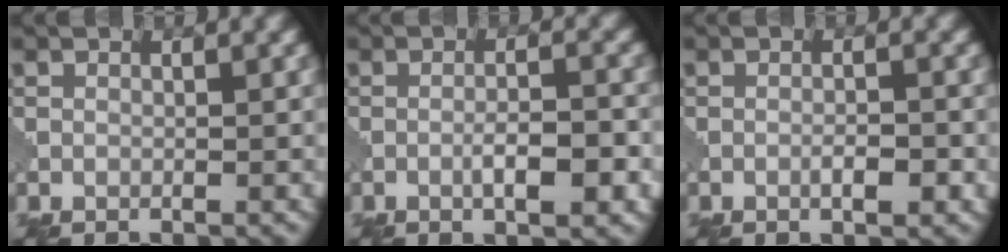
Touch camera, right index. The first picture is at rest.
{"total": 3.9, "force": [-1.3, 0.8, 3.5], "torque": [-0.058, 0.005, -0.021]}
{"total": 1.9, "force": [-0.7, 0.4, 1.7], "torque": [-0.028, 0.003, -0.013]}